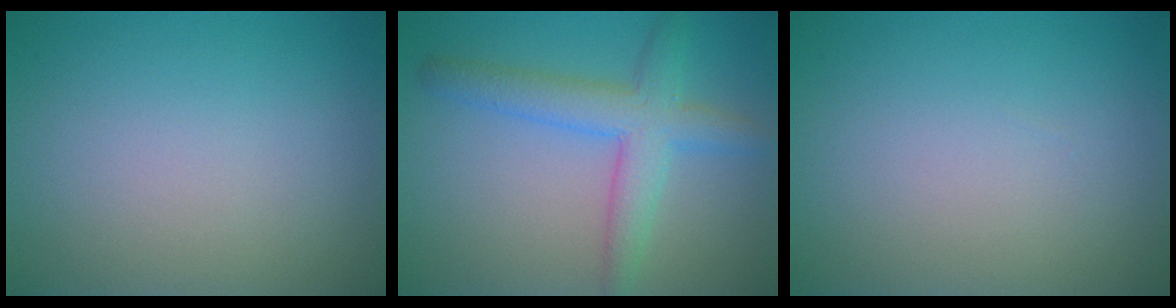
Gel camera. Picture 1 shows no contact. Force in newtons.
{"total": 4.6, "press": 4.6, "slide": 0.2}
{"total": 0.0}